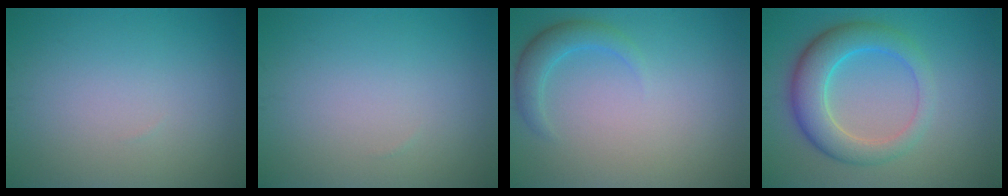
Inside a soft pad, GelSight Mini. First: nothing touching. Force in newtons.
{"total": 0.0}
{"total": 2.4, "press": 2.4, "slide": 0.1}
{"total": 5.8, "press": 5.8, "slide": 0.1}